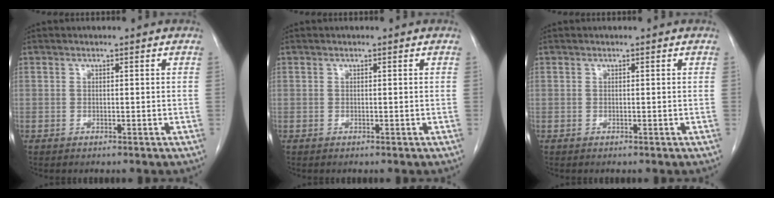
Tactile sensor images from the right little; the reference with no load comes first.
{"total": 0.0}
{"total": 0.0}